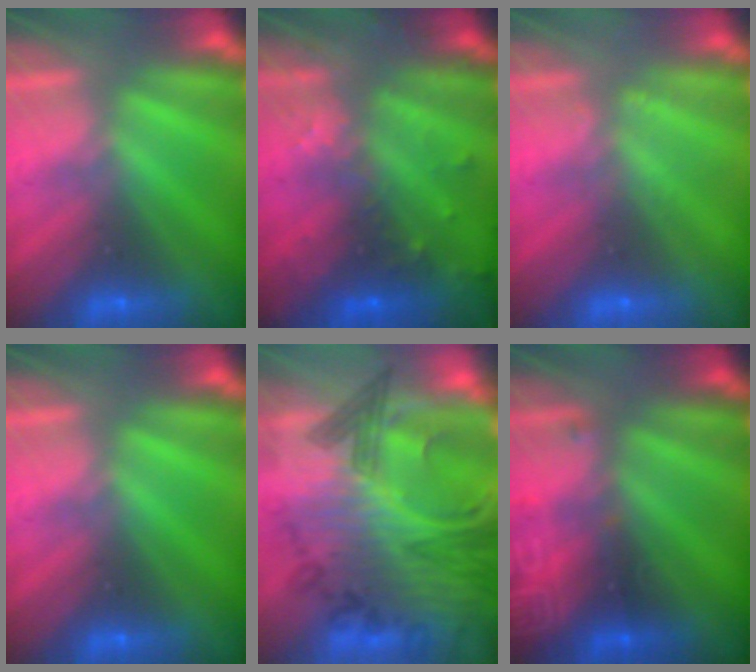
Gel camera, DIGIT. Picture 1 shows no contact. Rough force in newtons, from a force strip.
{"total": 5.7}
{"total": 1.8}
{"total": 0.0}
{"total": 6.7}
{"total": 2.9}